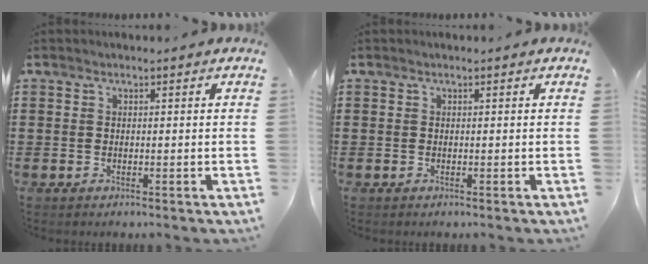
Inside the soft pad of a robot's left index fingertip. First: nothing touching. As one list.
[{"total": 0.0}]